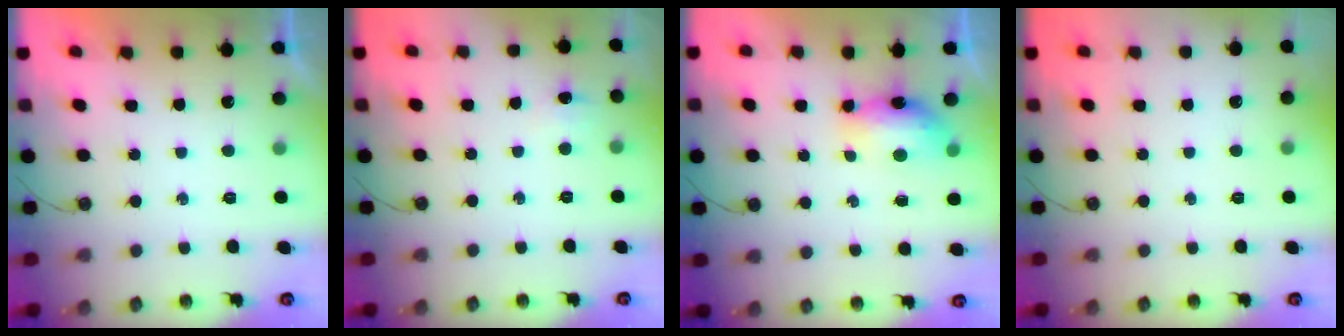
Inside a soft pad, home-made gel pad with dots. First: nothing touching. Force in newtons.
{"total": 13.5, "press": 4.4, "slide": 12.8}
{"total": 15.8, "press": 9.7, "slide": 12.5}
{"total": 0.0}